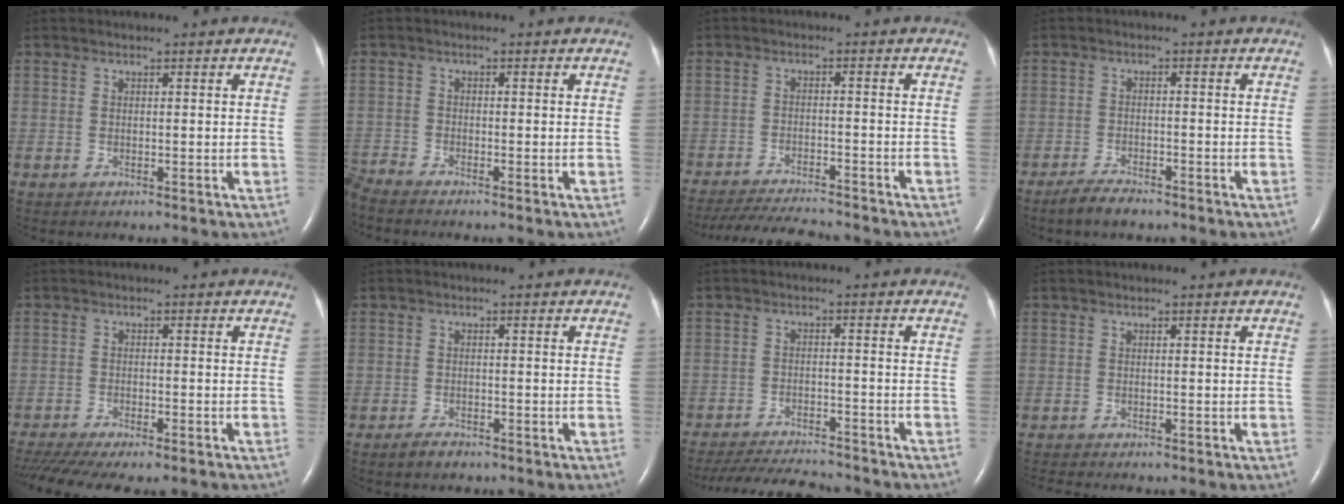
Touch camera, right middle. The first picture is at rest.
{"total": 2.7, "force": [-2.6, -0.4, 0.3], "torque": [-0.014, -0.014, -0.053]}
{"total": 12.4, "force": [-11.4, 1.5, 4.7], "torque": [-0.075, -0.019, -0.169]}
{"total": 3.5, "force": [-2.9, 0.8, 1.7], "torque": [-0.043, -0.006, -0.051]}
{"total": 12.6, "force": [-10.2, 2.6, 6.8], "torque": [-0.133, -0.012, -0.154]}
{"total": 1.9, "force": [-1.5, 0.7, 0.8], "torque": [-0.024, -0.002, -0.023]}
{"total": 13.8, "force": [-12.8, 2.2, 4.9], "torque": [-0.092, -0.018, -0.187]}
{"total": 1.6, "force": [-1.5, -0.1, 0.5], "torque": [-0.008, -0.004, -0.024]}